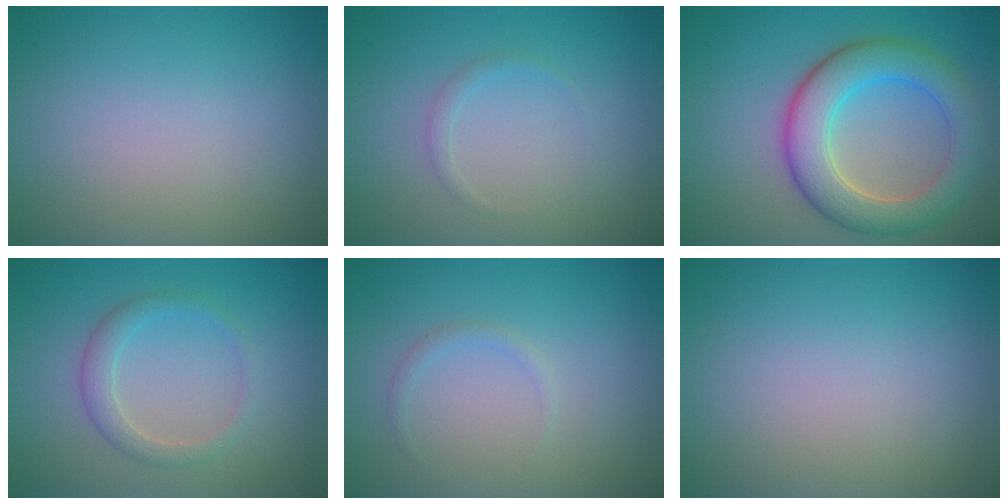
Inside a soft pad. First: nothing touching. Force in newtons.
{"total": 0.8, "press": 0.8, "slide": 0.1}
{"total": 6.8, "press": 6.8, "slide": 0.4}
{"total": 2.2, "press": 2.2, "slide": 0.1}
{"total": 0.7, "press": 0.7, "slide": 0.1}
{"total": 0.0}